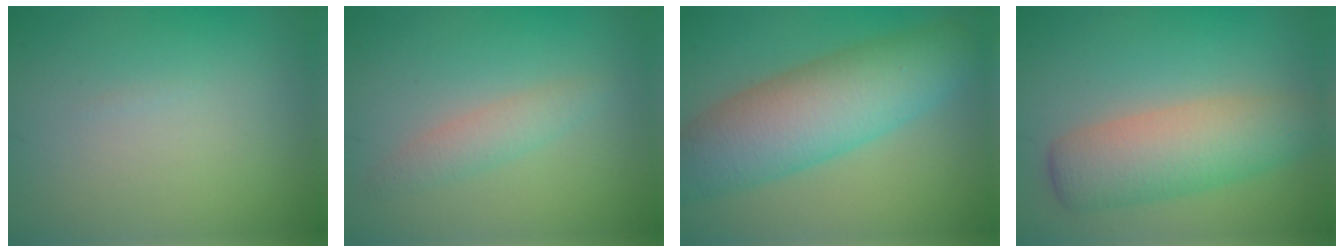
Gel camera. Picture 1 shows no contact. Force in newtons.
{"total": 1.8, "press": 1.8, "slide": 0.0}
{"total": 8.6, "press": 8.6, "slide": 0.1}
{"total": 5.8, "press": 5.8, "slide": 0.2}